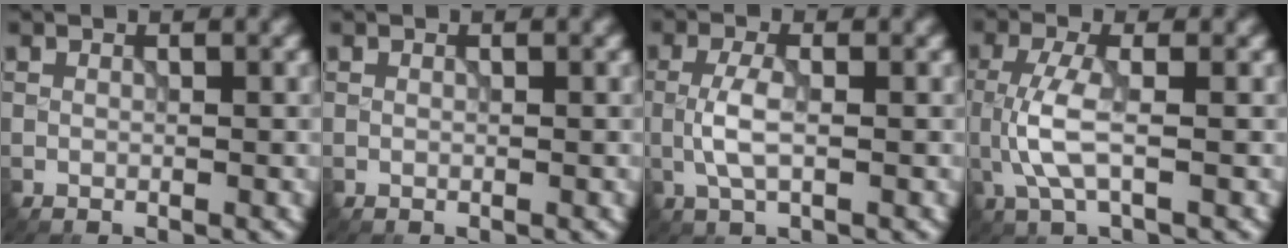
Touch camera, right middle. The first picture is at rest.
{"total": 0.0}
{"total": 2.8, "force": [-0.5, 1.0, 2.6], "torque": [-0.060, 0.002, -0.013]}
{"total": 3.7, "force": [-0.6, 1.0, 3.5], "torque": [-0.086, -0.001, -0.015]}